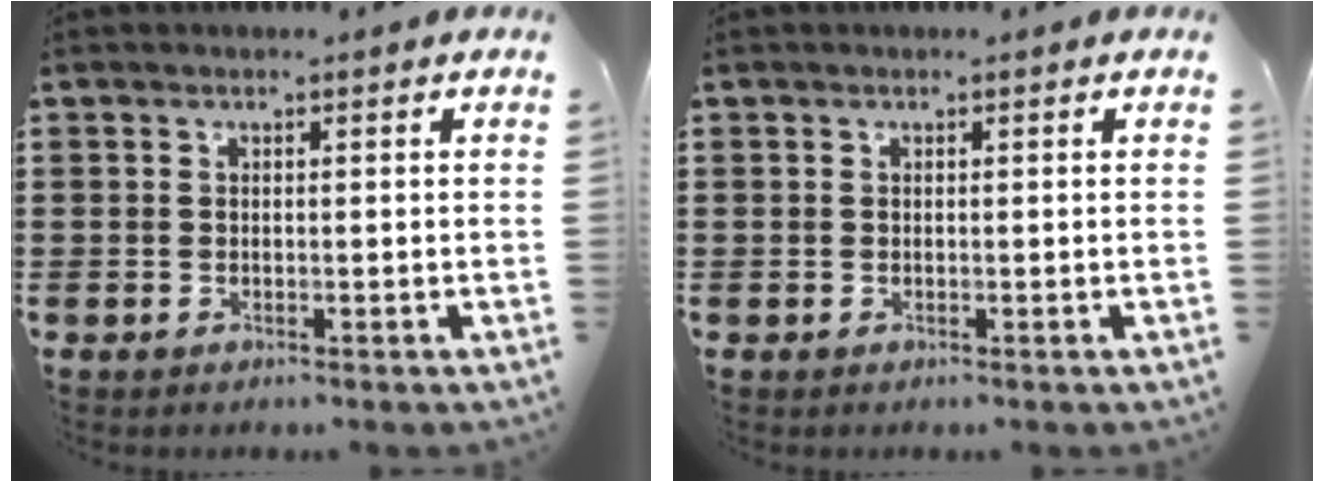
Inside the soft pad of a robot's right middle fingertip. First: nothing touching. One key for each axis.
{"total": 0.0}